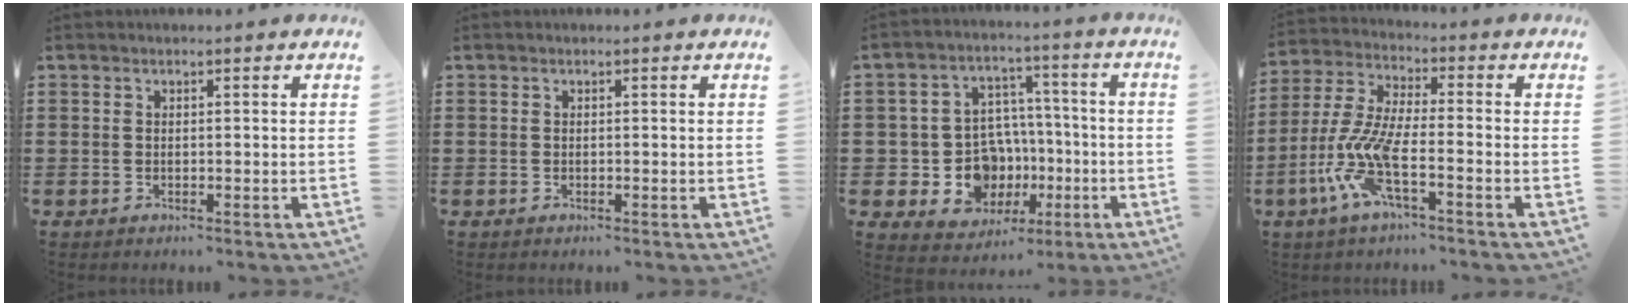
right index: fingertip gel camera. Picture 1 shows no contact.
{"total": 0.0}
{"total": 10.6, "force": [-1.9, 9.1, 5.1], "torque": [-0.125, 0.007, -0.022]}
{"total": 8.9, "force": [-4.1, 2.2, 7.6], "torque": [-0.200, -0.027, -0.086]}